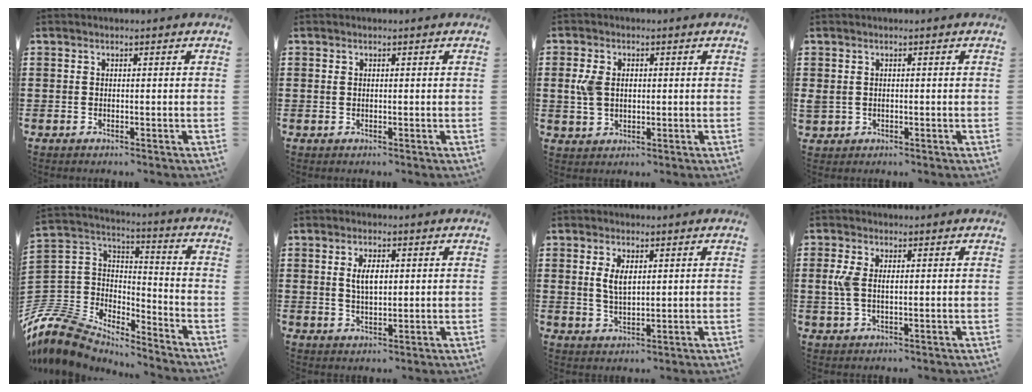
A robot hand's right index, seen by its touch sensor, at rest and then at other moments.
{"total": 0.7, "force": [0.2, 0.5, 0.4], "torque": [-0.011, 0.003, 0.003]}
{"total": 4.2, "force": [0.6, 2.9, 3.0], "torque": [-0.081, 0.007, 0.004]}
{"total": 1.0, "force": [0.0, 1.0, 0.2], "torque": [-0.007, 0.007, -0.001]}
{"total": 10.1, "force": [-8.8, 4.3, 2.2], "torque": [-0.094, 0.001, -0.184]}
{"total": 4.0, "force": [0.8, 1.7, 3.5], "torque": [-0.072, 0.006, 0.012]}
{"total": 3.8, "force": [1.0, 1.7, 3.2], "torque": [-0.060, 0.002, 0.015]}
{"total": 3.7, "force": [0.5, 1.8, 3.2], "torque": [-0.080, 0.003, 0.002]}